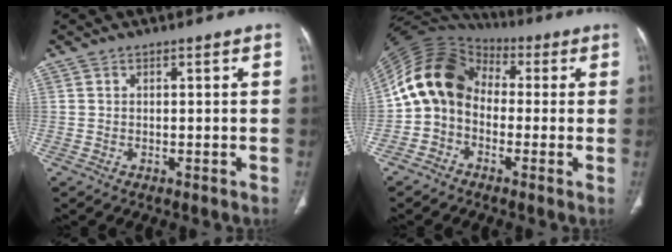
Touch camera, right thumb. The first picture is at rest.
{"total": 12.2, "force": [-0.6, 9.9, 7.1], "torque": [-0.117, 0.048, -0.027]}